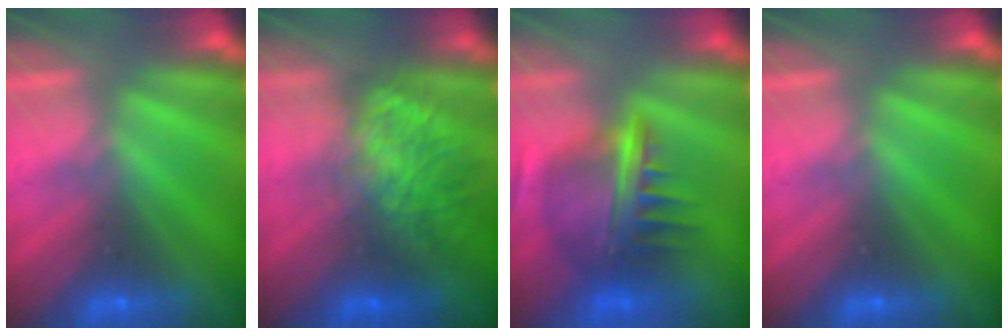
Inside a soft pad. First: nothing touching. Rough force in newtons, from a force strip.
{"total": 10.2}
{"total": 7.8}
{"total": 0.0}